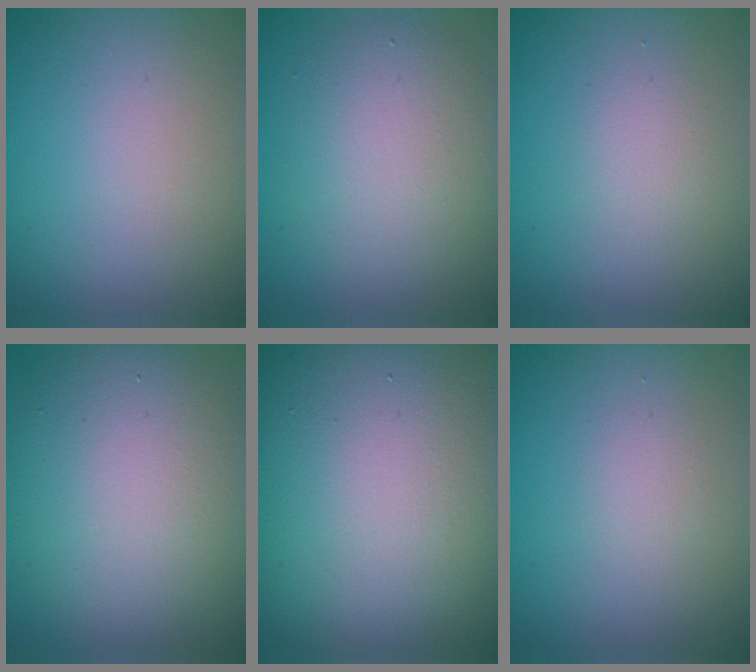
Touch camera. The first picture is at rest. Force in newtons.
{"total": 4.5, "press": 4.5, "slide": 0.1}
{"total": 1.3, "press": 1.3, "slide": 0.1}
{"total": 9.7, "press": 9.6, "slide": 0.7}
{"total": 21.1, "press": 21.1, "slide": 1.1}
{"total": 1.1, "press": 1.1, "slide": 0.0}